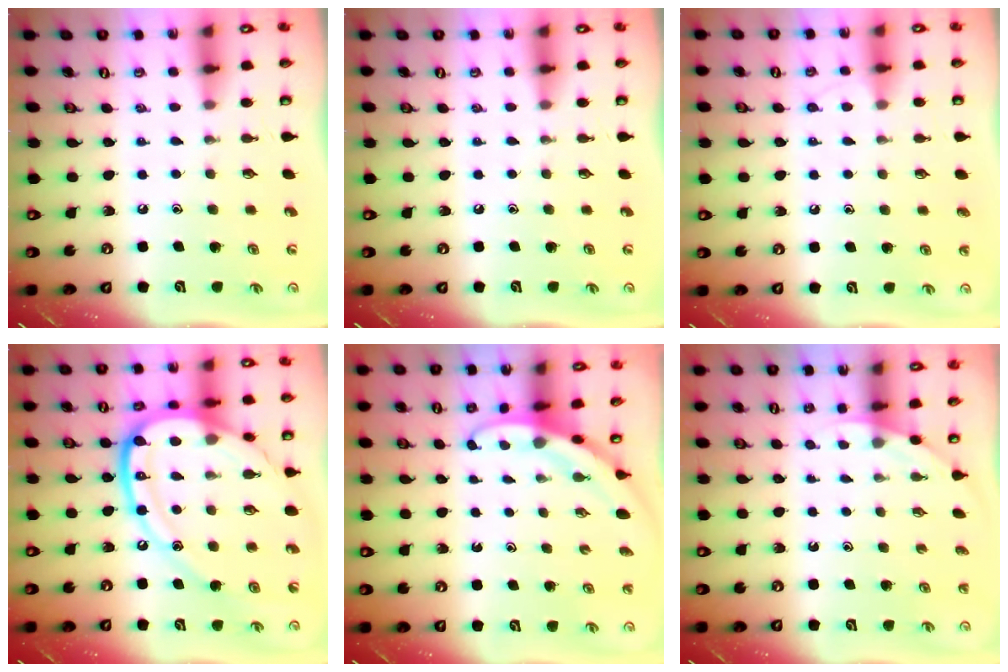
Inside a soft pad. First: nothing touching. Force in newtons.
{"total": 0.0}
{"total": 4.2, "press": 4.2, "slide": 0.5}
{"total": 22.2, "press": 22.0, "slide": 2.2}
{"total": 3.1, "press": 3.1, "slide": 0.1}
{"total": 2.6, "press": 2.6, "slide": 0.1}